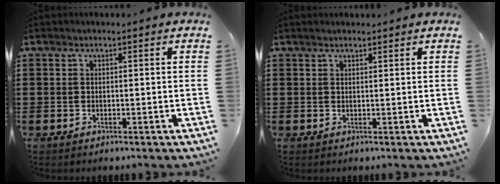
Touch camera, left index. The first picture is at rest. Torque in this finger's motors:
{"motor_torque": [2.15, -0.02, 0.14, 0.00]}